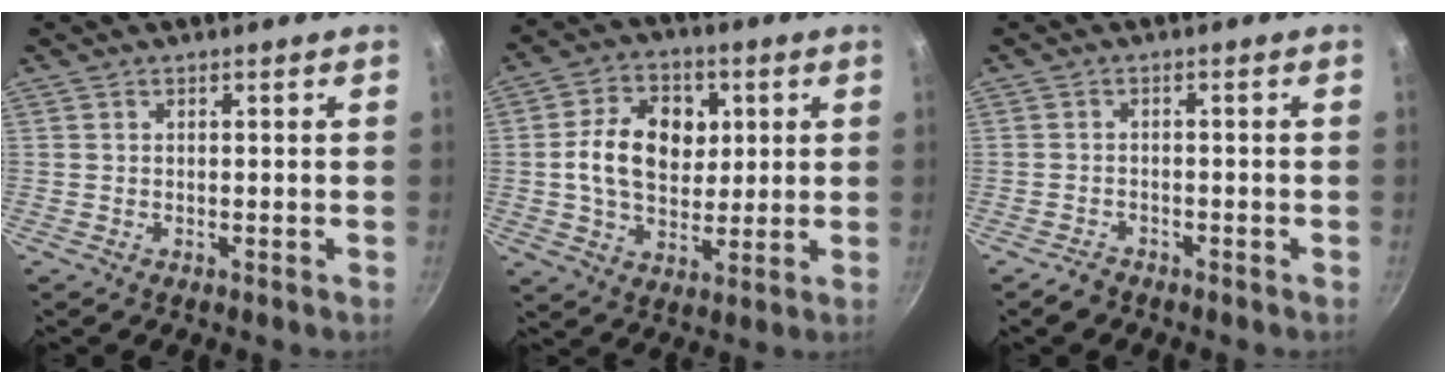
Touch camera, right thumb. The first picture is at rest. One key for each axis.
{"total": 13.4, "fx": 2.0, "fy": 9.8, "fz": 8.8, "tx": -0.120, "ty": 0.002, "tz": 0.027}
{"total": 2.1, "fx": -1.8, "fy": 1.0, "fz": 0.4, "tx": -0.004, "ty": 0.022, "tz": -0.027}